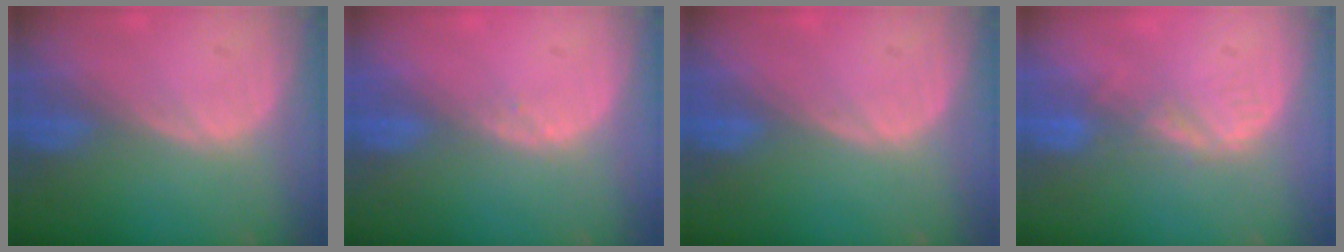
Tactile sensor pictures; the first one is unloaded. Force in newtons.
{"total": 0.7, "press": 0.5, "slide": 0.5}
{"total": 0.0}
{"total": 2.8, "press": 2.2, "slide": 1.7}